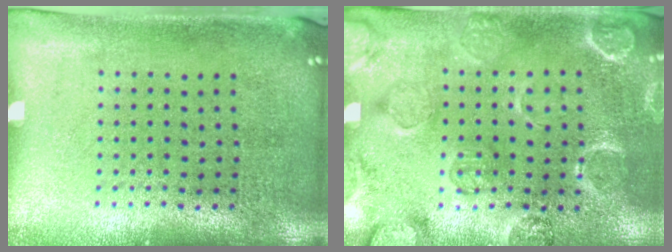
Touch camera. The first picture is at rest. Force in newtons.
{"total": 2.4, "press": 2.2, "slide": 0.8}